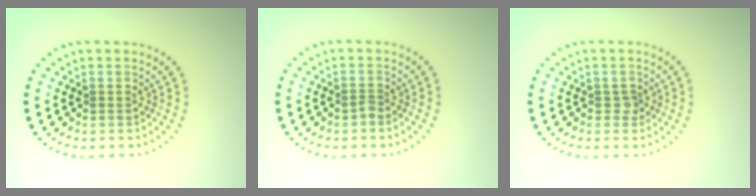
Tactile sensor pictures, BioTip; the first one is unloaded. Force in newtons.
{"total": 0.8, "press": 0.5, "slide": 0.6}
{"total": 0.8, "press": 0.5, "slide": 0.5}